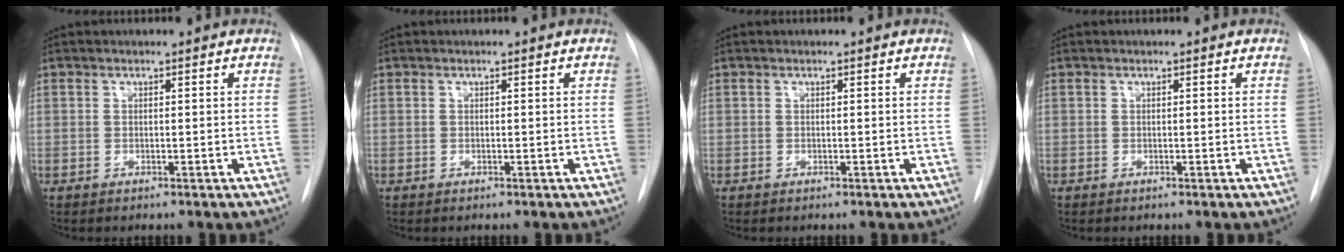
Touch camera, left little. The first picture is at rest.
{"total": 0.0}
{"total": 0.0}
{"total": 0.0}